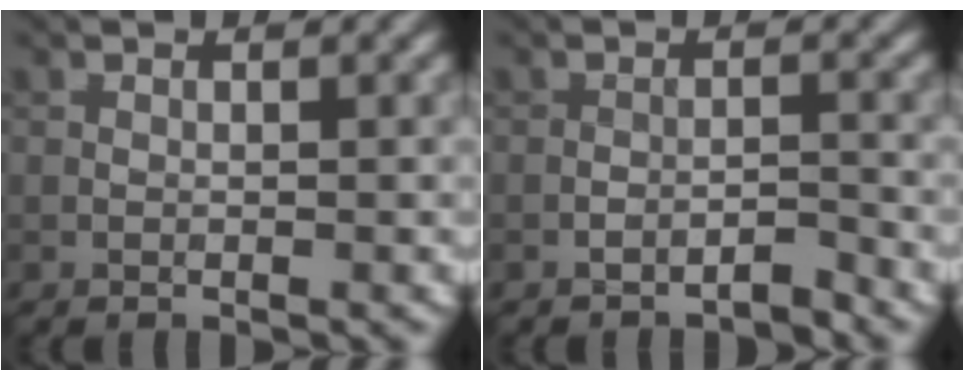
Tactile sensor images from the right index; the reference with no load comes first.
{"total": 1.2, "force": [-1.2, 0.0, 0.4], "torque": [-0.002, 0.006, -0.019]}